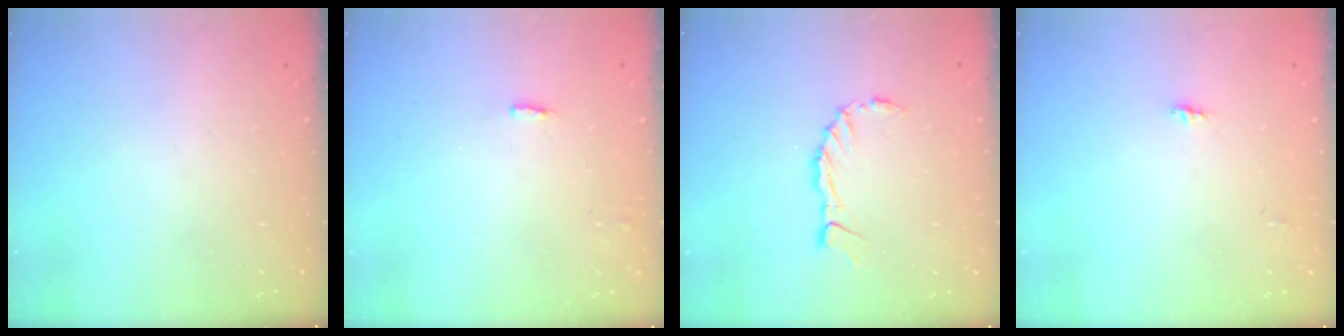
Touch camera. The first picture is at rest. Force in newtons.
{"total": 1.3, "press": 1.3, "slide": 0.2}
{"total": 3.8, "press": 3.8, "slide": 0.2}
{"total": 2.9, "press": 2.9, "slide": 0.3}